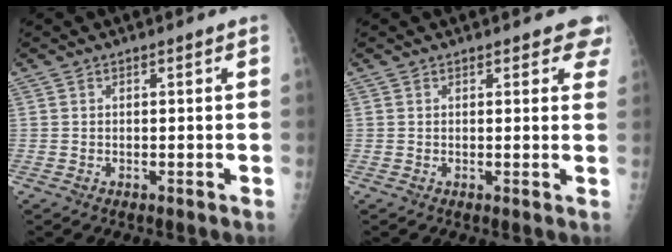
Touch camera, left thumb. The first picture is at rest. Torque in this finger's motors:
{"motor_torque": [0.50, 0.26, 0.42, 0.00, 0.00]}